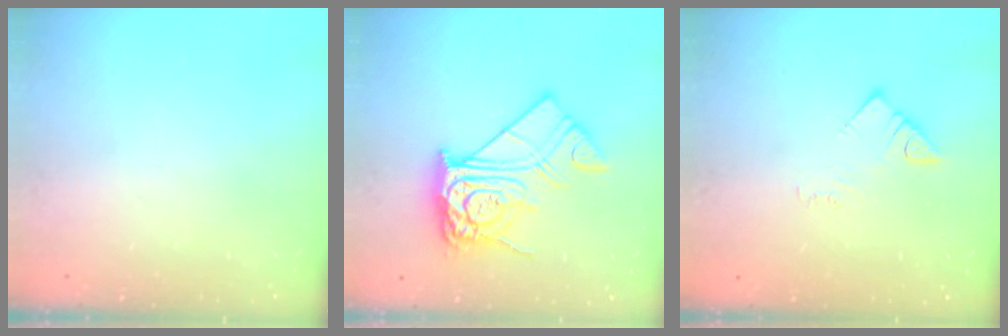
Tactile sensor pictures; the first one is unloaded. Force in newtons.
{"total": 16.2, "press": 16.1, "slide": 1.3}
{"total": 2.8, "press": 2.8, "slide": 0.2}